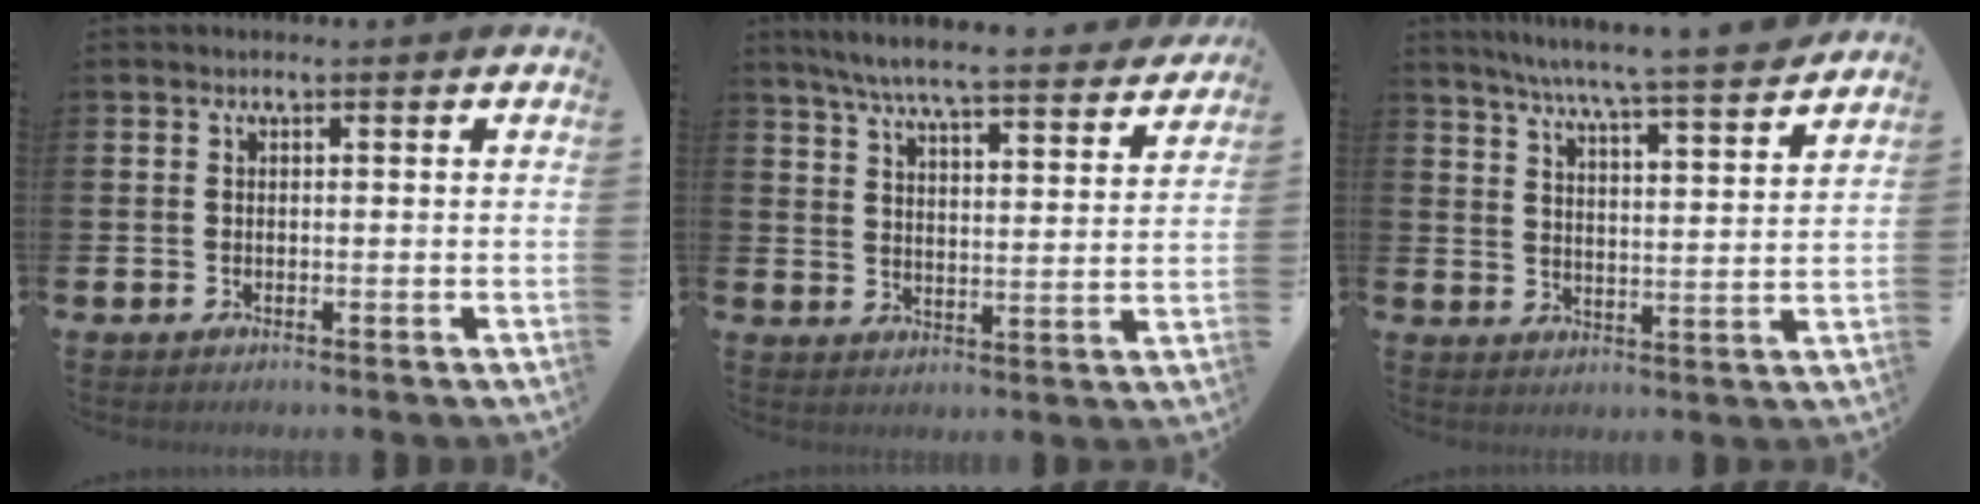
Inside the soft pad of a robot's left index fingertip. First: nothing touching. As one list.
[{"total": 6.8, "force": [6.3, 0.3, 2.5], "torque": [-0.068, -0.047, 0.107]}, {"total": 7.1, "force": [6.7, -0.5, 2.4], "torque": [-0.065, -0.050, 0.115]}]